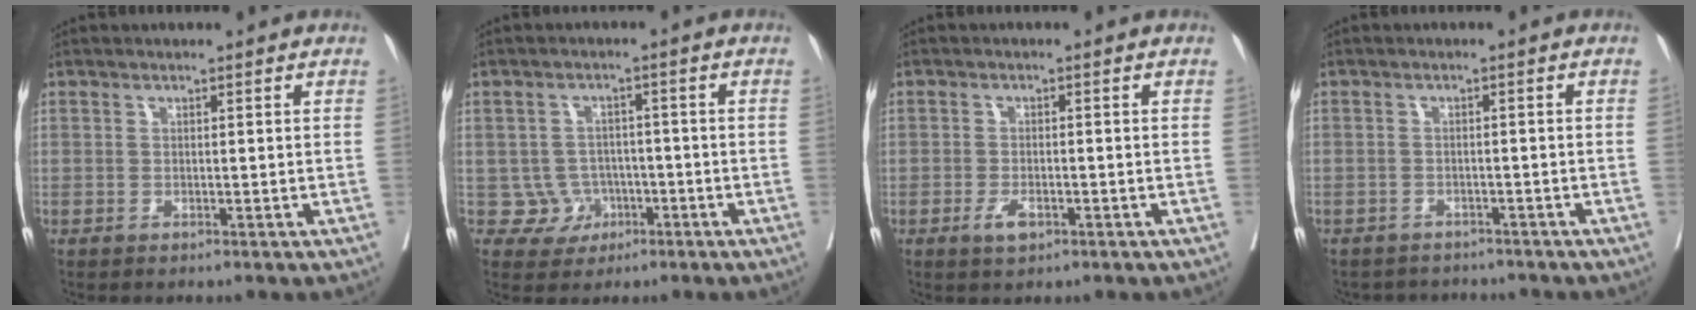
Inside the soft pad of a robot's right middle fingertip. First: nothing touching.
{"total": 4.3, "force": [-1.4, 4.0, 0.3], "torque": [0.006, 0.011, -0.016]}
{"total": 2.8, "force": [-1.4, 1.2, 2.1], "torque": [-0.041, 0.001, -0.024]}
{"total": 6.4, "force": [-5.9, 2.4, 0.2], "torque": [0.004, 0.012, -0.079]}